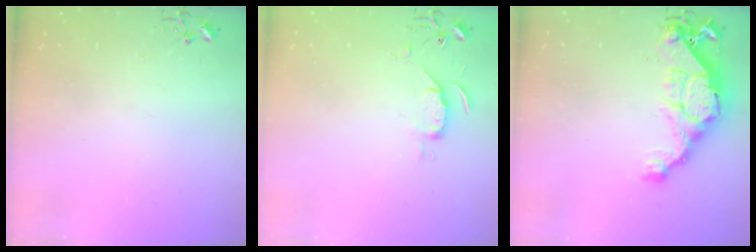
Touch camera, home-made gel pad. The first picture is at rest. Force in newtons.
{"total": 5.1, "press": 5.1, "slide": 0.6}
{"total": 15.7, "press": 15.7, "slide": 1.3}